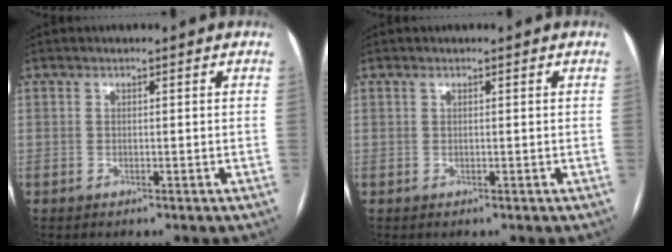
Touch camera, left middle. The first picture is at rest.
{"total": 0.0}